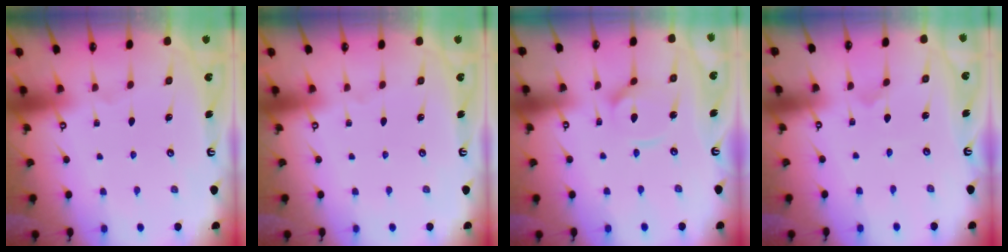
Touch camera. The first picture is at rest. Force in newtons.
{"total": 0.0}
{"total": 7.6, "press": 7.6, "slide": 0.5}
{"total": 0.0}